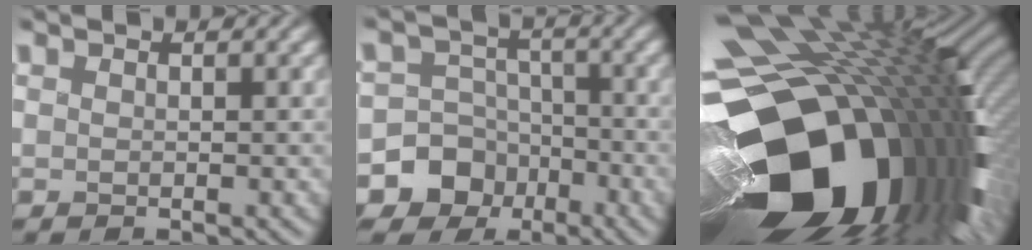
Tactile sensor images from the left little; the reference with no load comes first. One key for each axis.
{"total": 8.0, "fx": -5.0, "fy": 6.2, "fz": 0.6, "tx": 0.003, "ty": -0.017, "tz": -0.102}
{"total": 21.1, "fx": -6.9, "fy": 13.2, "fz": 15.0, "tx": -0.286, "ty": -0.038, "tz": -0.096}